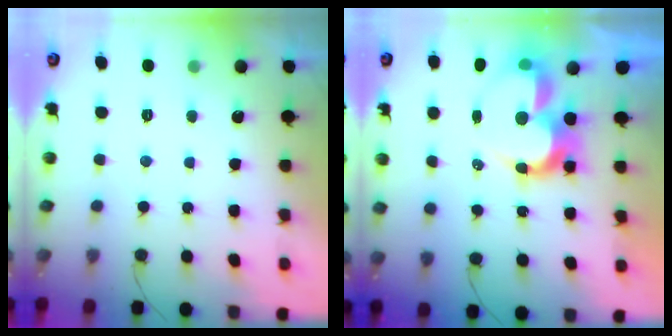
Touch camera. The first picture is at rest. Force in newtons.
{"total": 12.7, "press": 12.6, "slide": 0.9}